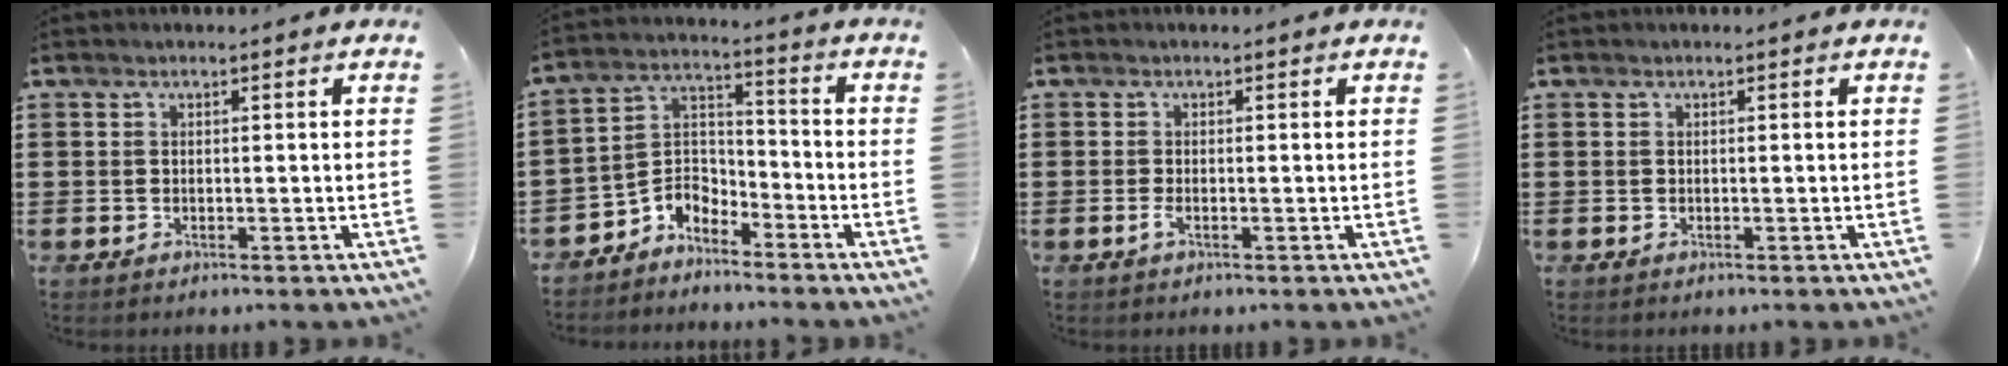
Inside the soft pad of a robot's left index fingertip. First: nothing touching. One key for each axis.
{"total": 5.1, "fx": -4.5, "fy": 2.2, "fz": 0.9, "tx": -0.039, "ty": -0.003, "tz": -0.098}
{"total": 1.2, "fx": -0.4, "fy": 0.2, "fz": 1.1, "tx": -0.029, "ty": -0.006, "tz": -0.009}
{"total": 0.0}